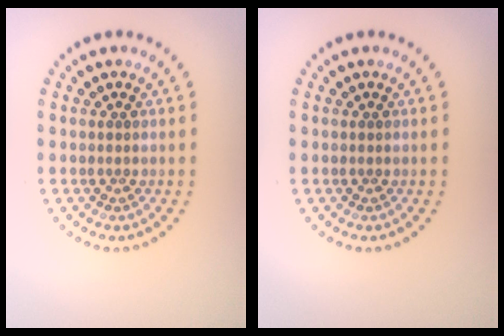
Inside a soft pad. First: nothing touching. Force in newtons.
{"total": 0.0}